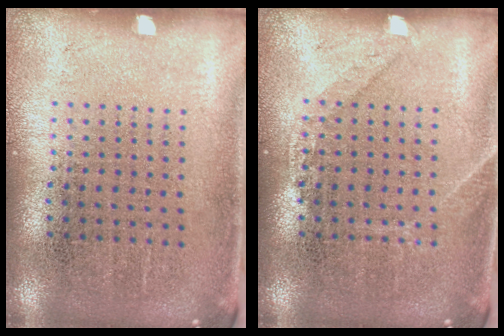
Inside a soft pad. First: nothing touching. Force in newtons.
{"total": 1.2, "press": 1.2, "slide": 0.2}